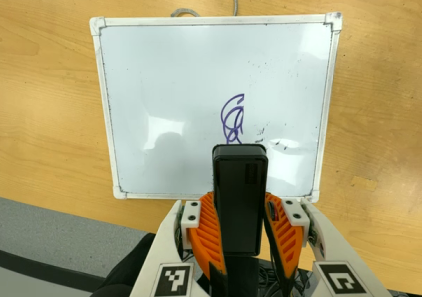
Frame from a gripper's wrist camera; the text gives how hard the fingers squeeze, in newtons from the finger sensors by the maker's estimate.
{"total": 9.5, "left": 7.7, "right": 11.3}